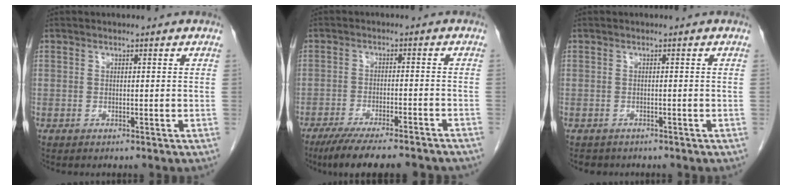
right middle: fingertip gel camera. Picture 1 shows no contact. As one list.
[{"total": 14.8, "force": [-12.6, 1.8, 7.6], "torque": [-0.112, -0.024, -0.180]}, {"total": 1.8, "force": [-1.5, 1.0, 0.2], "torque": [-0.009, 0.000, -0.021]}]